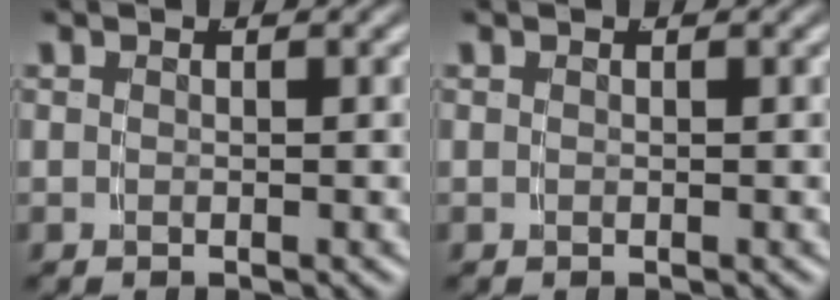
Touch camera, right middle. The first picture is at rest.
{"total": 0.0}